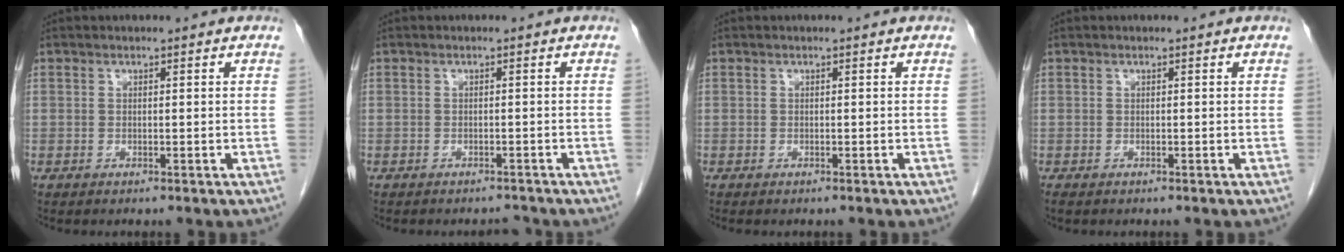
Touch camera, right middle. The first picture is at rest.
{"total": 2.3, "force": [-2.2, 0.6, 0.1], "torque": [0.001, -0.005, -0.029]}
{"total": 0.5, "force": [-0.5, 0.2, 0.1], "torque": [-0.005, 0.001, -0.007]}
{"total": 0.8, "force": [-0.6, 0.3, 0.3], "torque": [-0.007, -0.001, -0.008]}